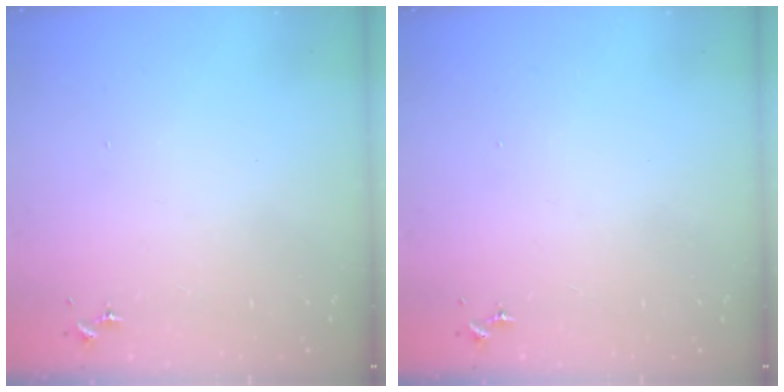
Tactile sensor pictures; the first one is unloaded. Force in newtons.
{"total": 0.0}